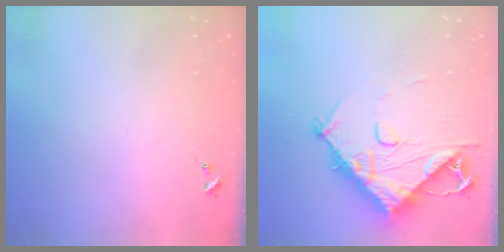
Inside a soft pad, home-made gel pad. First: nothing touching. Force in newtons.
{"total": 13.1, "press": 13.0, "slide": 1.0}